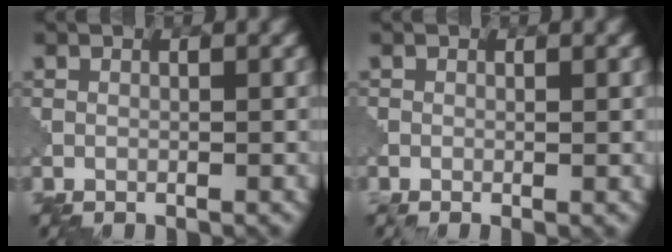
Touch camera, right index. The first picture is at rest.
{"total": 1.4, "force": [0.0, 0.7, 1.2], "torque": [0.003, 0.011, -0.007]}